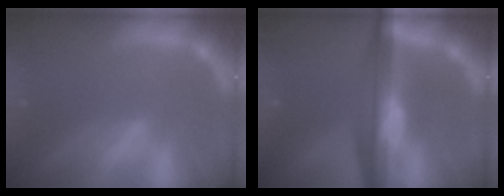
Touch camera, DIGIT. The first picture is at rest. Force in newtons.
{"total": 9.6}